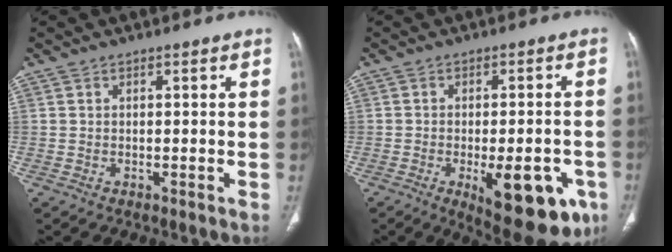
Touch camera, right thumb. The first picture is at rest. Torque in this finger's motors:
{"motor_torque": [2.08, 2.39, 0.78, -0.86, 0.37]}